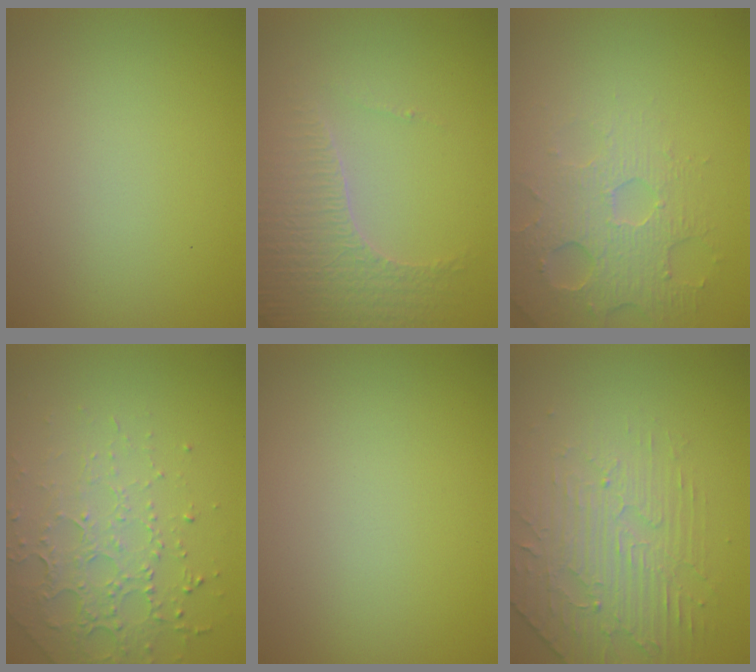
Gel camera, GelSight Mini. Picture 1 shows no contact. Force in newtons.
{"total": 4.2, "press": 3.4, "slide": 2.5}
{"total": 4.7, "press": 3.6, "slide": 2.9}
{"total": 4.5, "press": 3.1, "slide": 3.3}
{"total": 0.0}
{"total": 4.4, "press": 3.4, "slide": 2.7}